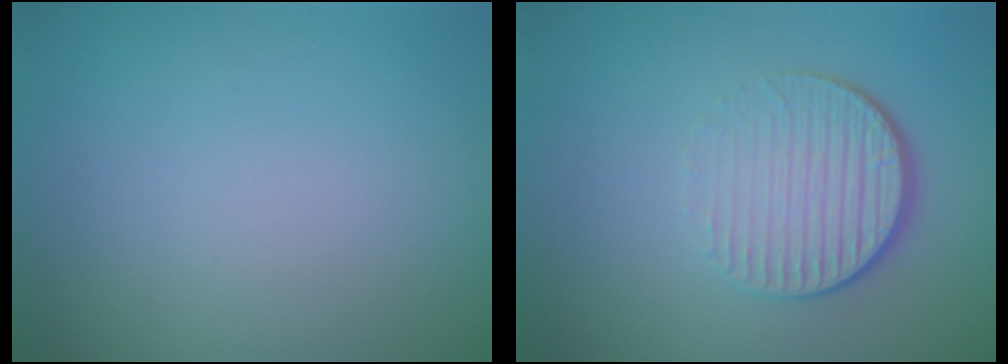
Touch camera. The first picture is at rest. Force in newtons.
{"total": 4.3, "press": 2.7, "slide": 3.4}